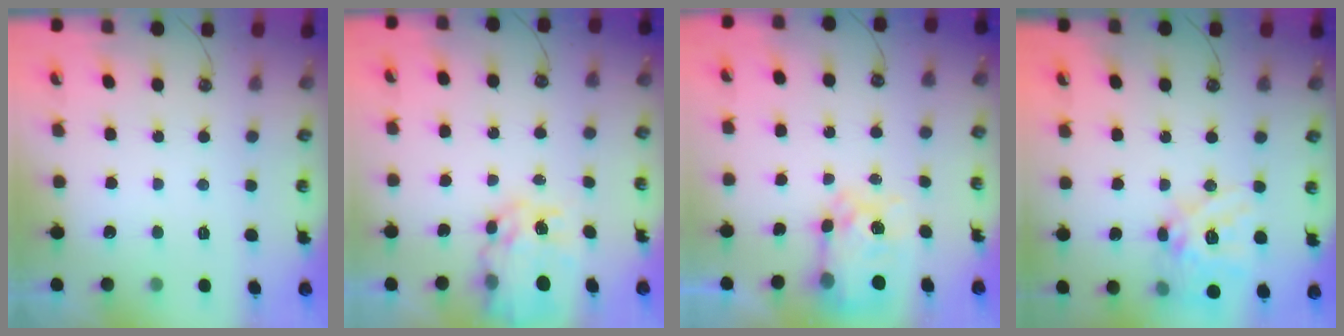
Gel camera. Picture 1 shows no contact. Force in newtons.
{"total": 10.3, "press": 10.3, "slide": 1.0}
{"total": 9.7, "press": 9.7, "slide": 0.9}
{"total": 18.5, "press": 18.3, "slide": 2.2}